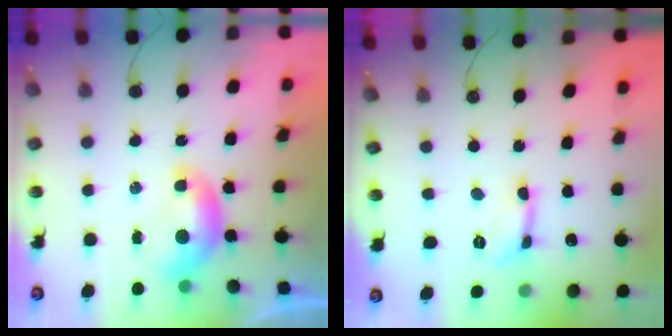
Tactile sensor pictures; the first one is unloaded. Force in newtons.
{"total": 0.0}